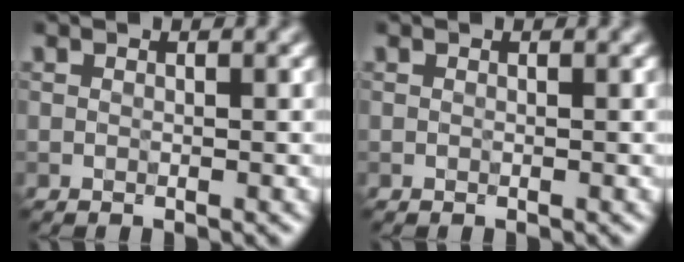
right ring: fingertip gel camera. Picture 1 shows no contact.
{"total": 0.0}